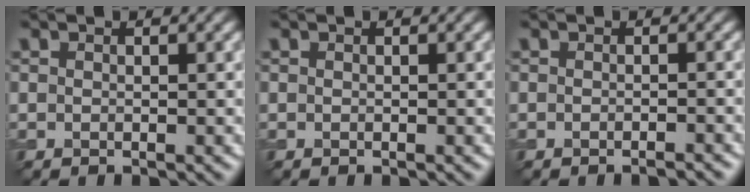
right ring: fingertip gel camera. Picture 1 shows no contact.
{"total": 0.0}
{"total": 0.9, "force": [-0.8, 0.1, 0.5], "torque": [-0.005, 0.000, -0.012]}